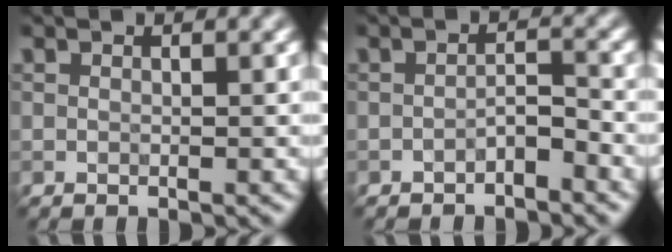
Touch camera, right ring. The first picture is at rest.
{"total": 1.6, "force": [-1.2, 0.5, 1.0], "torque": [-0.017, 0.007, -0.021]}